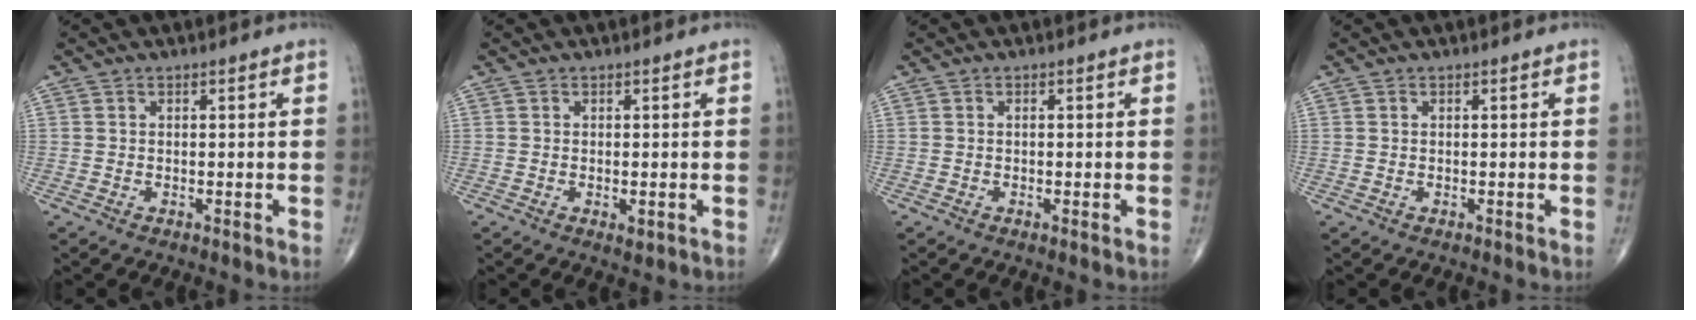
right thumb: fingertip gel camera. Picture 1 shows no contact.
{"total": 1.5, "force": [-0.4, 0.7, 1.3], "torque": [-0.018, -0.004, -0.005]}
{"total": 0.5, "force": [-0.1, 0.2, 0.5], "torque": [-0.009, -0.002, -0.002]}
{"total": 0.0}